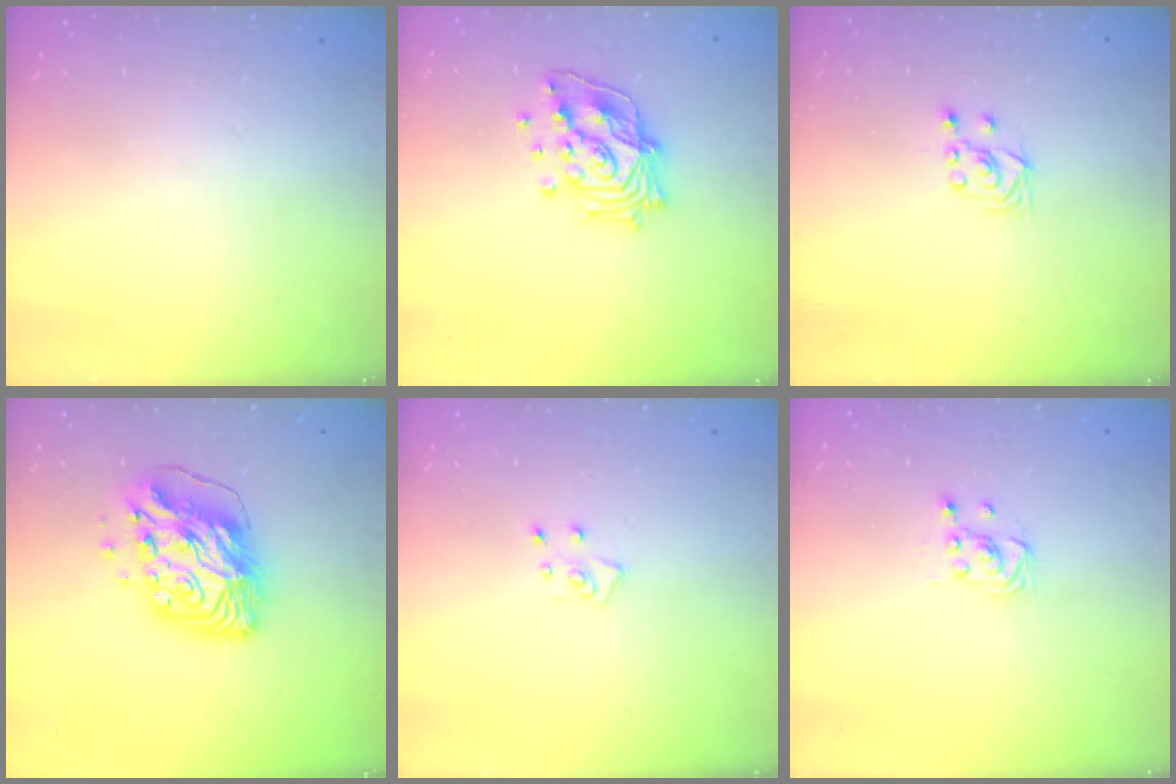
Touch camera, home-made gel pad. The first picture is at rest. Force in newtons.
{"total": 15.9, "press": 15.9, "slide": 1.3}
{"total": 2.8, "press": 2.6, "slide": 1.1}
{"total": 14.5, "press": 14.4, "slide": 1.8}
{"total": 5.7, "press": 5.7, "slide": 0.4}
{"total": 2.6, "press": 2.4, "slide": 1.0}